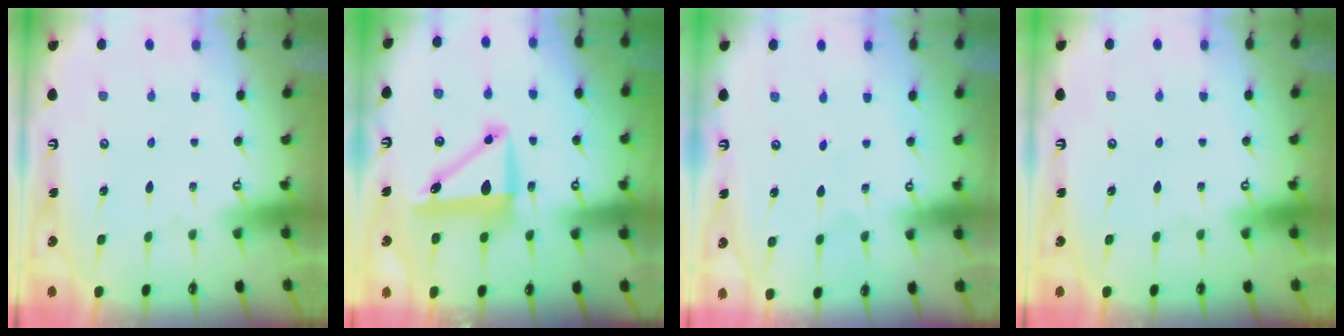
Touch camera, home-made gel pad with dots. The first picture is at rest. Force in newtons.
{"total": 9.4, "press": 9.2, "slide": 2.2}
{"total": 2.5, "press": 2.5, "slide": 0.3}
{"total": 0.0}